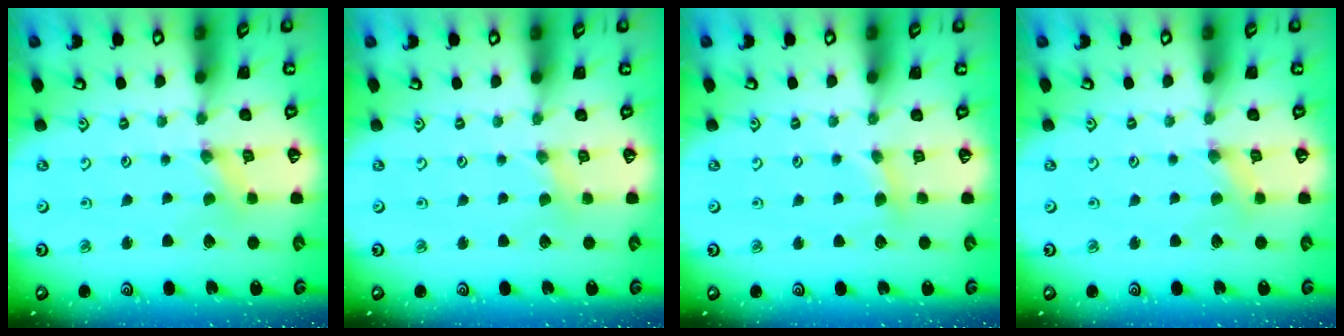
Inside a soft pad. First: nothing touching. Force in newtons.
{"total": 2.4, "press": 2.3, "slide": 0.5}
{"total": 3.1, "press": 3.0, "slide": 0.3}
{"total": 1.2, "press": 1.1, "slide": 0.3}